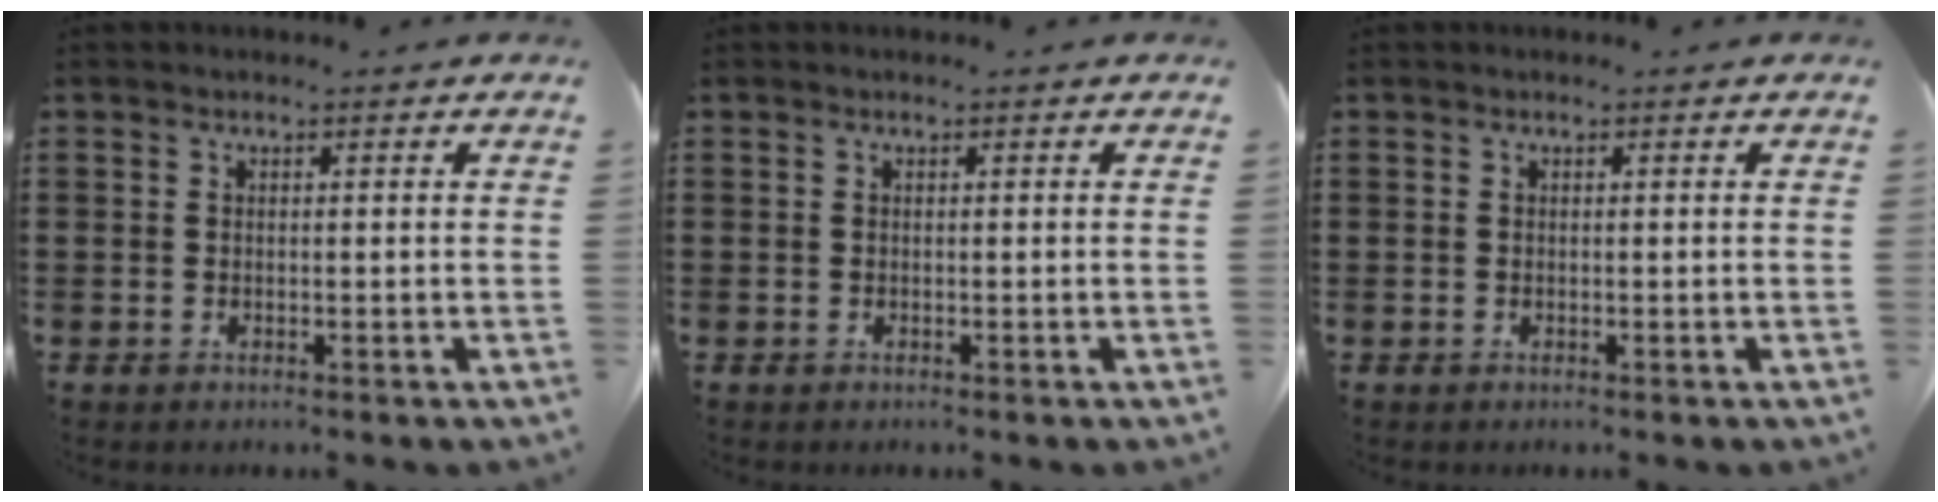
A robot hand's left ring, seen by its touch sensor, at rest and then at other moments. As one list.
[{"total": 0.0}, {"total": 0.0}]